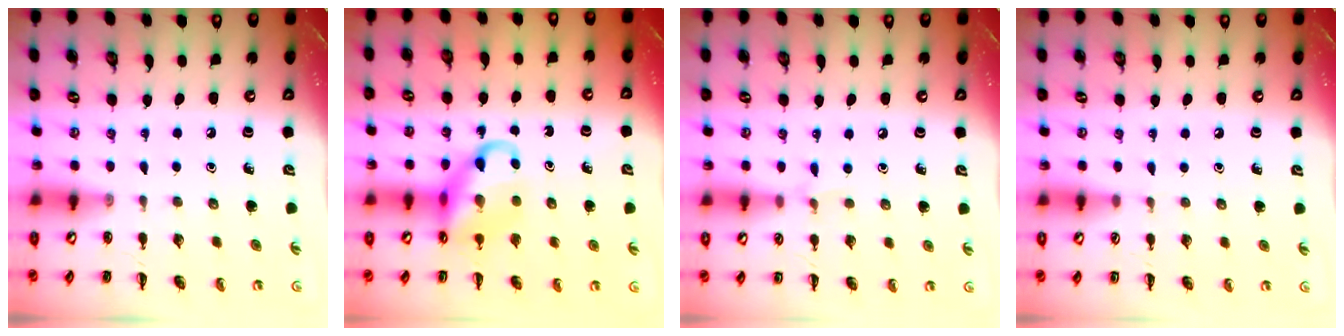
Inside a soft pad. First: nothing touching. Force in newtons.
{"total": 13.6, "press": 13.3, "slide": 3.1}
{"total": 3.6, "press": 3.5, "slide": 1.1}
{"total": 3.0, "press": 2.8, "slide": 1.0}